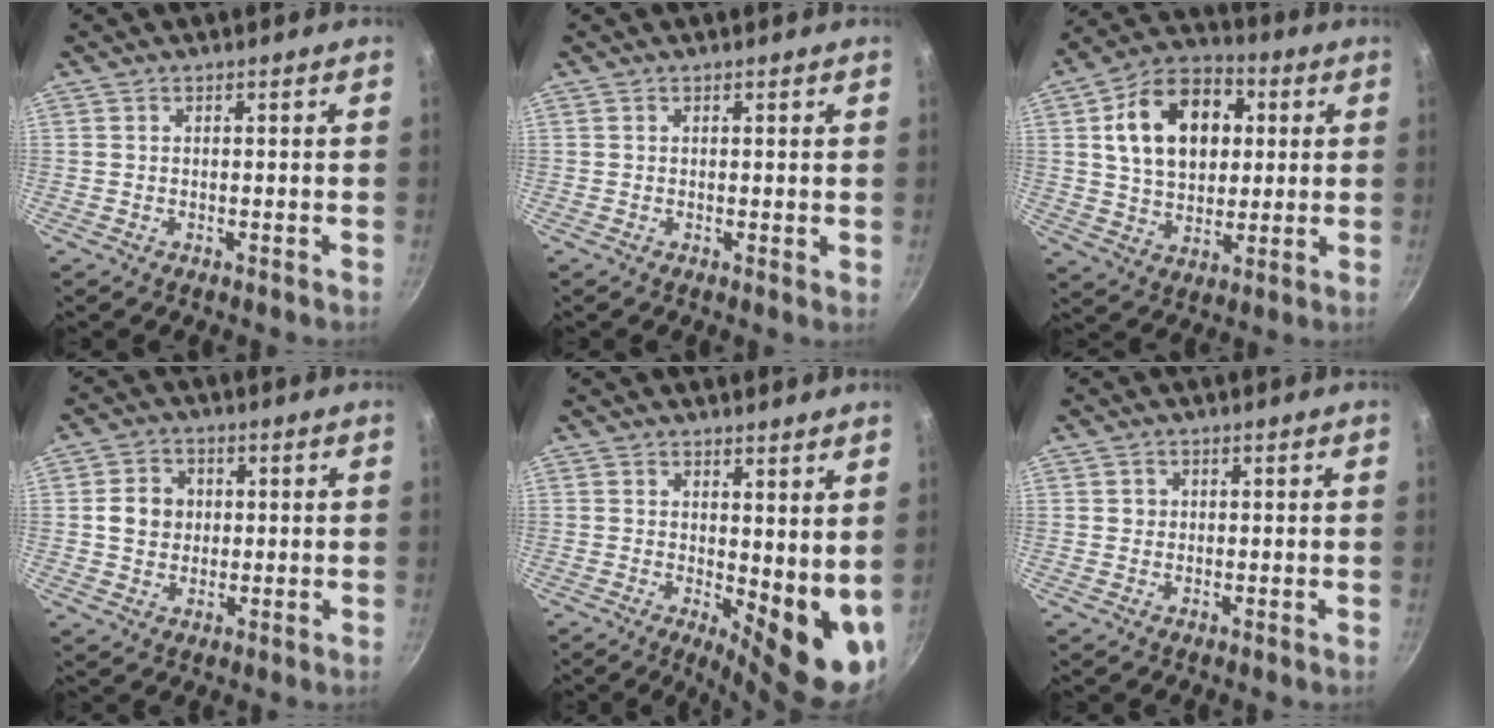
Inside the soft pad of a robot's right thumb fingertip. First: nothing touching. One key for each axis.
{"total": 0.7, "fx": 0.4, "fy": 0.2, "fz": 0.5, "tx": -0.007, "ty": -0.002, "tz": 0.004}
{"total": 18.1, "fx": 3.9, "fy": 12.6, "fz": 12.4, "tx": -0.171, "ty": 0.014, "tz": 0.057}
{"total": 6.2, "fx": 0.6, "fy": 5.5, "fz": 2.9, "tx": -0.024, "ty": 0.007, "tz": 0.003}
{"total": 10.8, "fx": 1.7, "fy": 4.4, "fz": 9.7, "tx": -0.102, "ty": -0.022, "tz": 0.034}
{"total": 1.2, "fx": 0.1, "fy": 1.2, "fz": 0.2, "tx": 0.003, "ty": 0.002, "tz": 0.000}